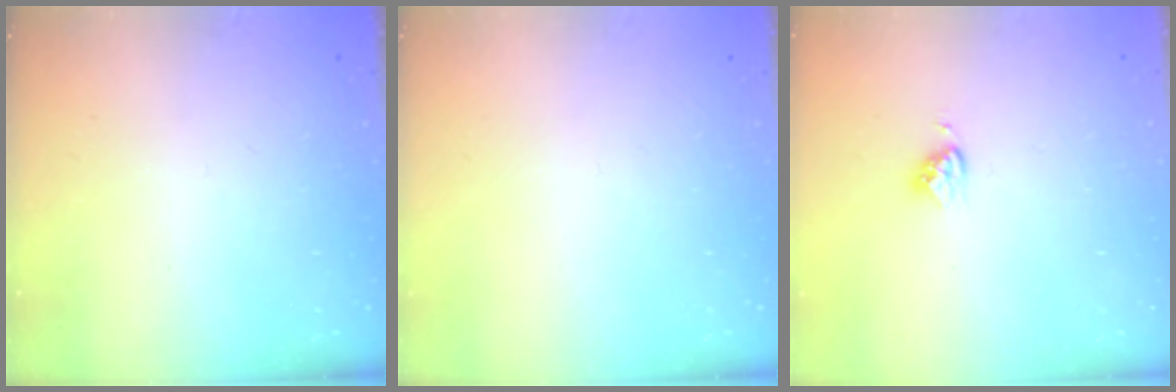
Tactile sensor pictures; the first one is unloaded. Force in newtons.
{"total": 0.0}
{"total": 3.9, "press": 3.8, "slide": 0.4}